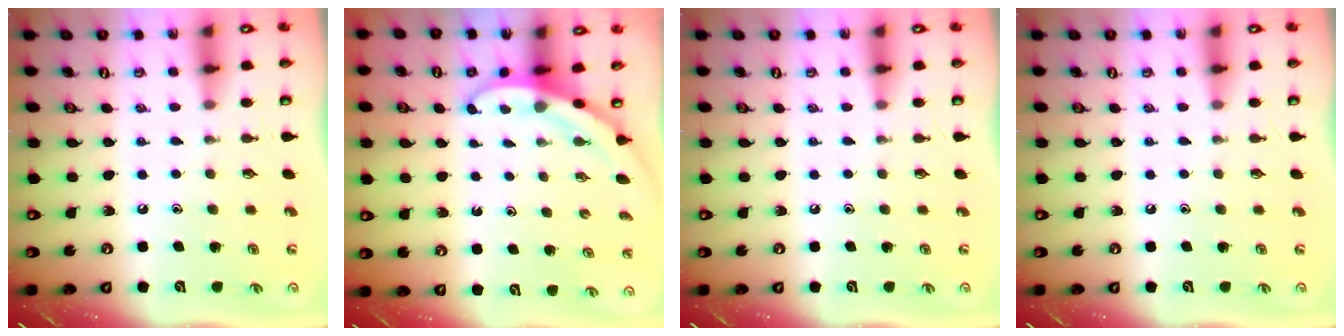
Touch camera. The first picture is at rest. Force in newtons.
{"total": 3.4, "press": 3.4, "slide": 0.1}
{"total": 0.0}
{"total": 0.0}